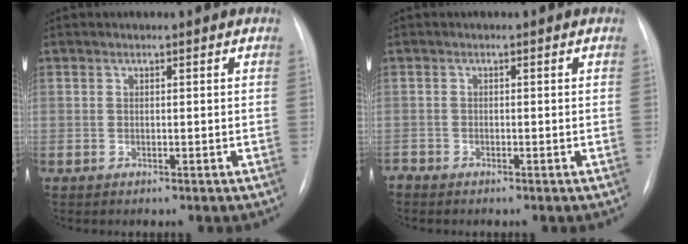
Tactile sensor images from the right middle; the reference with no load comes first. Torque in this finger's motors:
{"motor_torque": [-0.09, 0.01, 0.02, 0.00]}